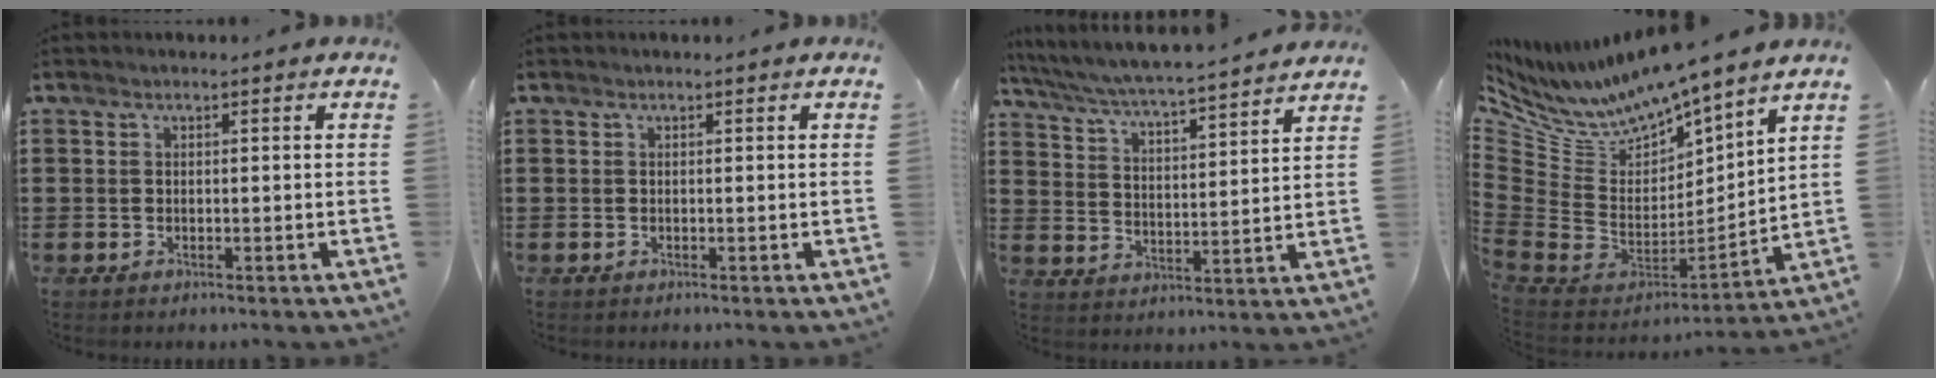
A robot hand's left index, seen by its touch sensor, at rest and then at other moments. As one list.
[{"total": 0.0}, {"total": 4.6, "force": [4.4, -0.3, 1.2], "torque": [-0.047, -0.036, 0.070]}, {"total": 8.3, "force": [8.0, 1.6, 1.6], "torque": [-0.080, -0.079, 0.138]}]